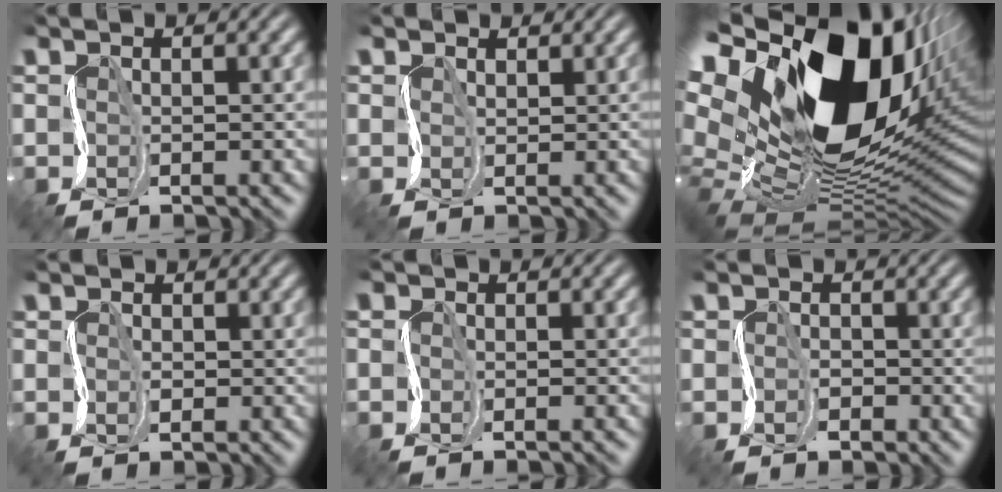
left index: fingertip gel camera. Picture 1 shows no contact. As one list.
[{"total": 2.0, "force": [1.3, 1.4, 0.1], "torque": [-0.017, 0.008, 0.013]}, {"total": 19.6, "force": [5.7, 12.1, 14.3], "torque": [-0.274, -0.011, 0.131]}, {"total": 1.0, "force": [0.0, 1.0, 0.1], "torque": [-0.006, 0.004, -0.002]}, {"total": 2.1, "force": [-0.9, 1.5, 1.2], "torque": [0.004, 0.010, -0.031]}, {"total": 1.9, "force": [-0.8, 1.7, 0.4], "torque": [0.002, 0.003, -0.026]}]